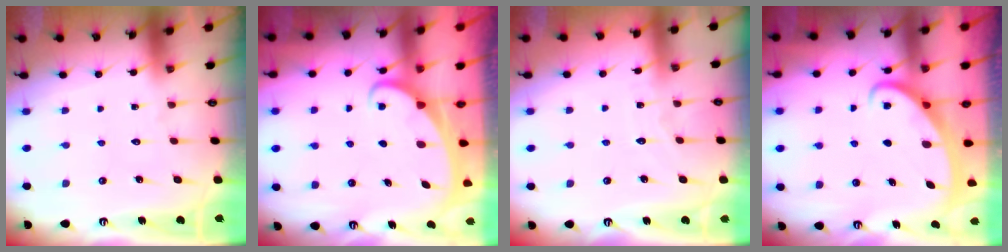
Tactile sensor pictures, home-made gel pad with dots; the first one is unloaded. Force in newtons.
{"total": 1.9, "press": 1.9, "slide": 0.1}
{"total": 3.1, "press": 3.1, "slide": 0.1}
{"total": 2.5, "press": 2.5, "slide": 0.3}